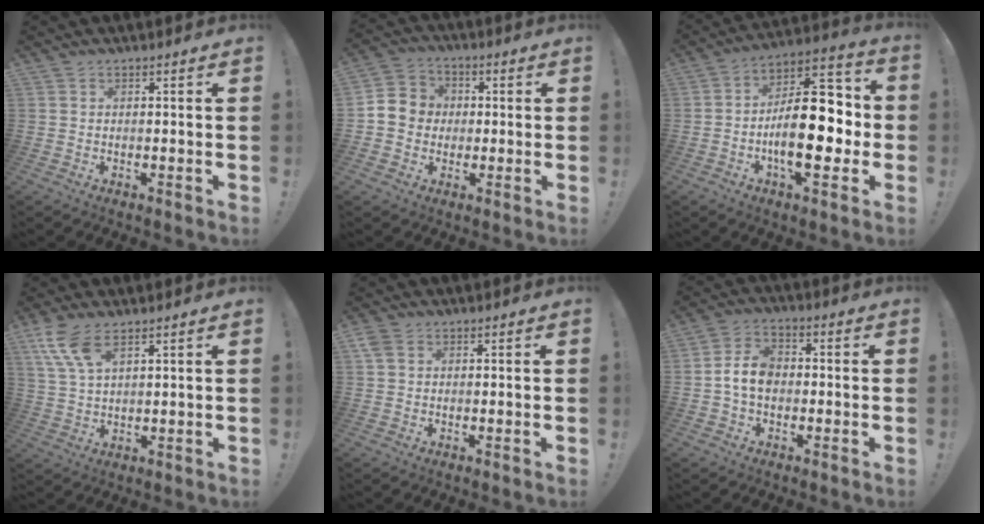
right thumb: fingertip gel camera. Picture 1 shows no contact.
{"total": 7.9, "force": [-0.4, 7.7, 2.0], "torque": [-0.036, 0.015, -0.004]}
{"total": 21.6, "force": [-3.8, 10.2, 18.6], "torque": [-0.290, 0.020, -0.057]}
{"total": 8.9, "force": [5.6, 3.1, 6.2], "torque": [-0.134, -0.019, 0.106]}
{"total": 3.0, "force": [1.2, 2.2, 1.7], "torque": [-0.032, 0.004, 0.026]}
{"total": 8.4, "force": [-0.8, 5.7, 6.1], "torque": [-0.117, 0.018, -0.009]}